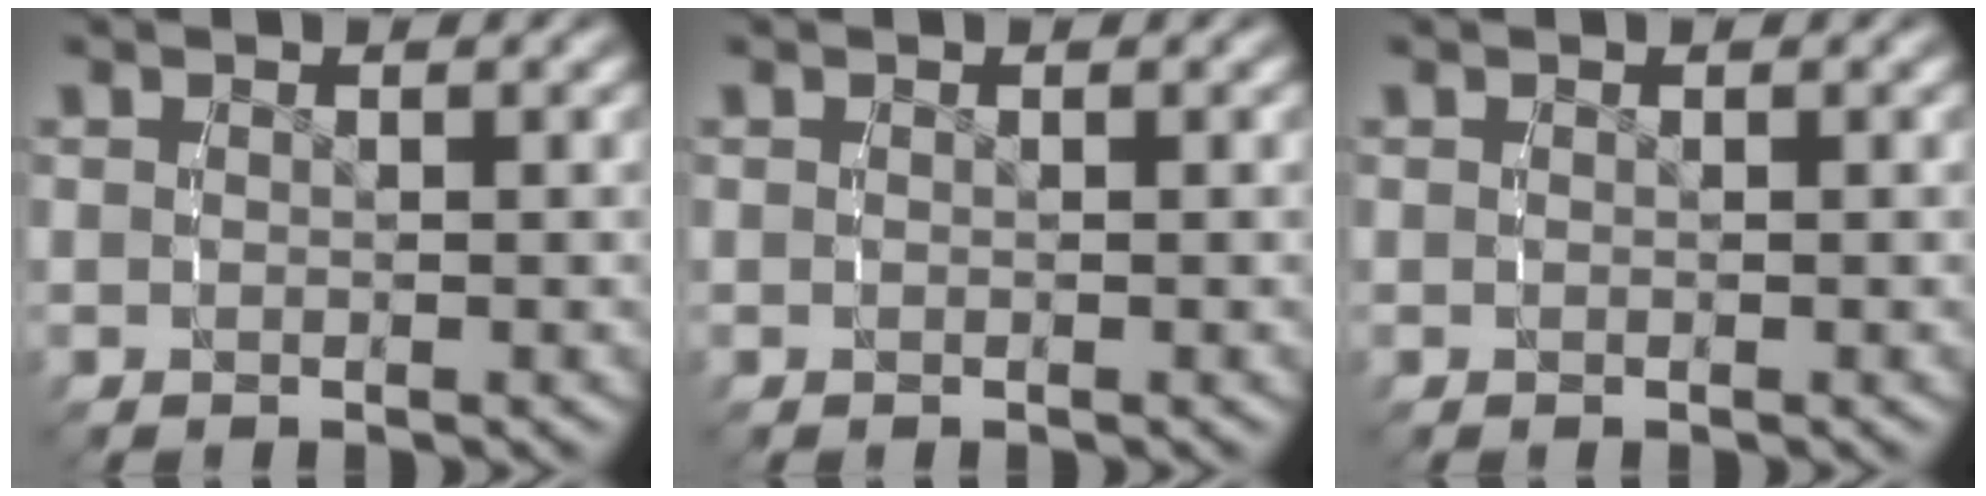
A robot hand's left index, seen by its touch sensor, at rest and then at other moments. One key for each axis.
{"total": 0.0}
{"total": 0.0}